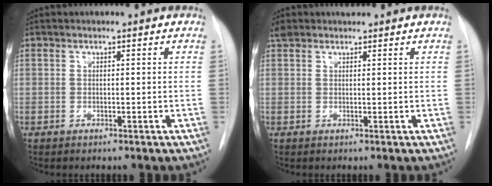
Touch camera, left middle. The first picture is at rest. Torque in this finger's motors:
{"motor_torque": [0.30, -0.27, -0.02, 0.02]}